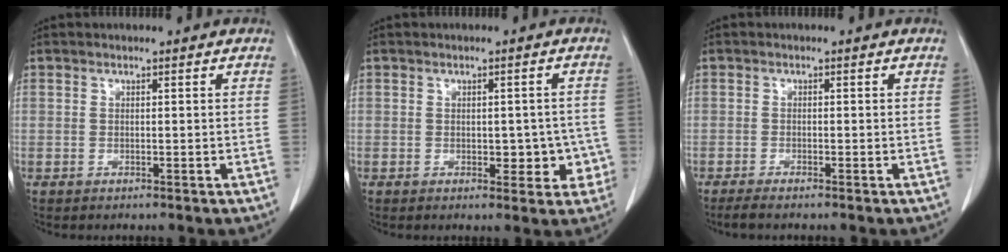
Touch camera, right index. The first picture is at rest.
{"total": 4.4, "force": [-0.9, 2.7, 3.4], "torque": [-0.023, 0.011, -0.003]}
{"total": 2.3, "force": [-1.9, 0.0, 1.3], "torque": [-0.024, -0.005, -0.033]}